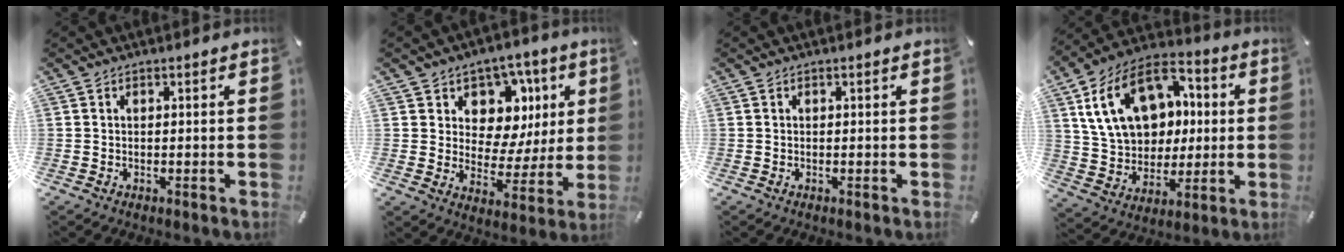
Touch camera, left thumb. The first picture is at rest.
{"total": 10.9, "force": [4.7, 8.8, 4.3], "torque": [-0.043, -0.051, 0.084]}
{"total": 0.0}
{"total": 19.6, "force": [5.3, 15.1, 11.4], "torque": [-0.220, -0.004, 0.102]}